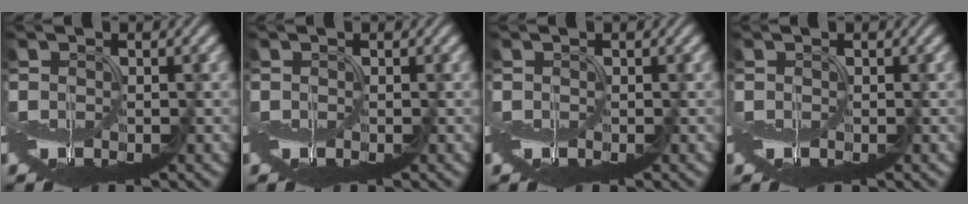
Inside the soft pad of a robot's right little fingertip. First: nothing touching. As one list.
[{"total": 0.0}, {"total": 0.0}, {"total": 0.0}]